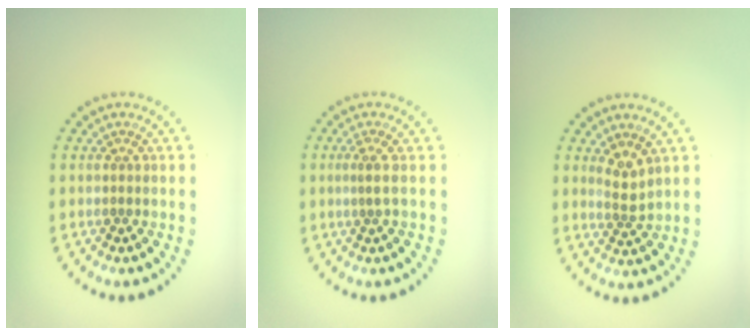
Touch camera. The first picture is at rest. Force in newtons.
{"total": 1.2, "press": 0.5, "slide": 1.0}
{"total": 1.9, "press": 1.5, "slide": 1.2}